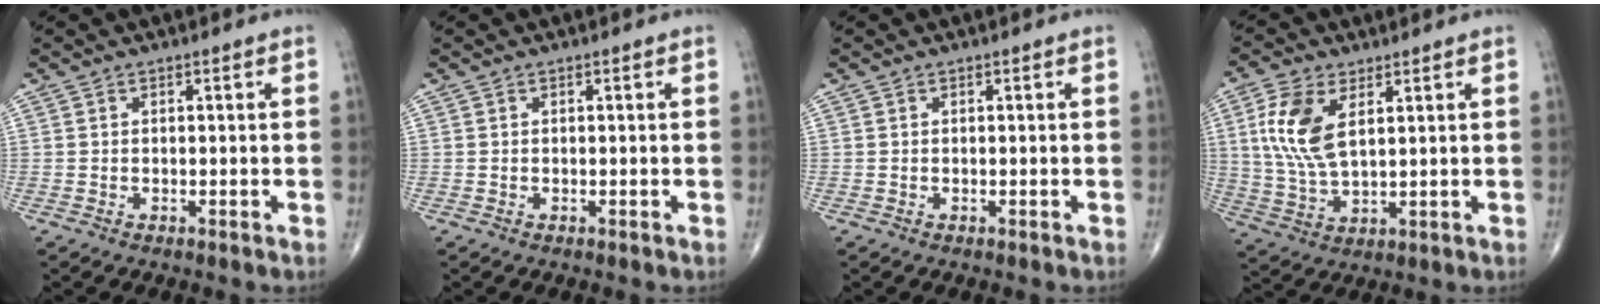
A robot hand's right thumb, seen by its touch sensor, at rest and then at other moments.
{"total": 0.0}
{"total": 0.0}
{"total": 10.9, "force": [3.5, 5.4, 8.8], "torque": [-0.186, -0.007, 0.074]}